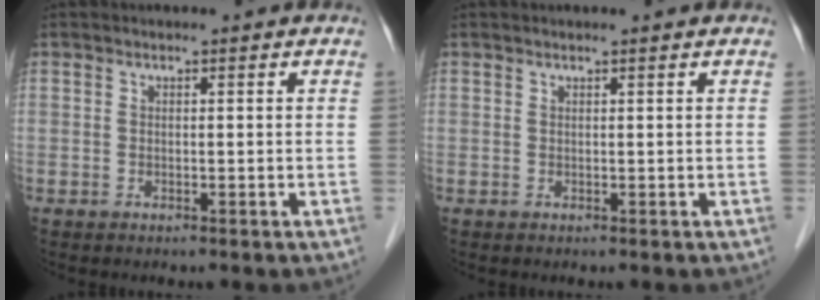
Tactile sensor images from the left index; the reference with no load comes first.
{"total": 0.0}